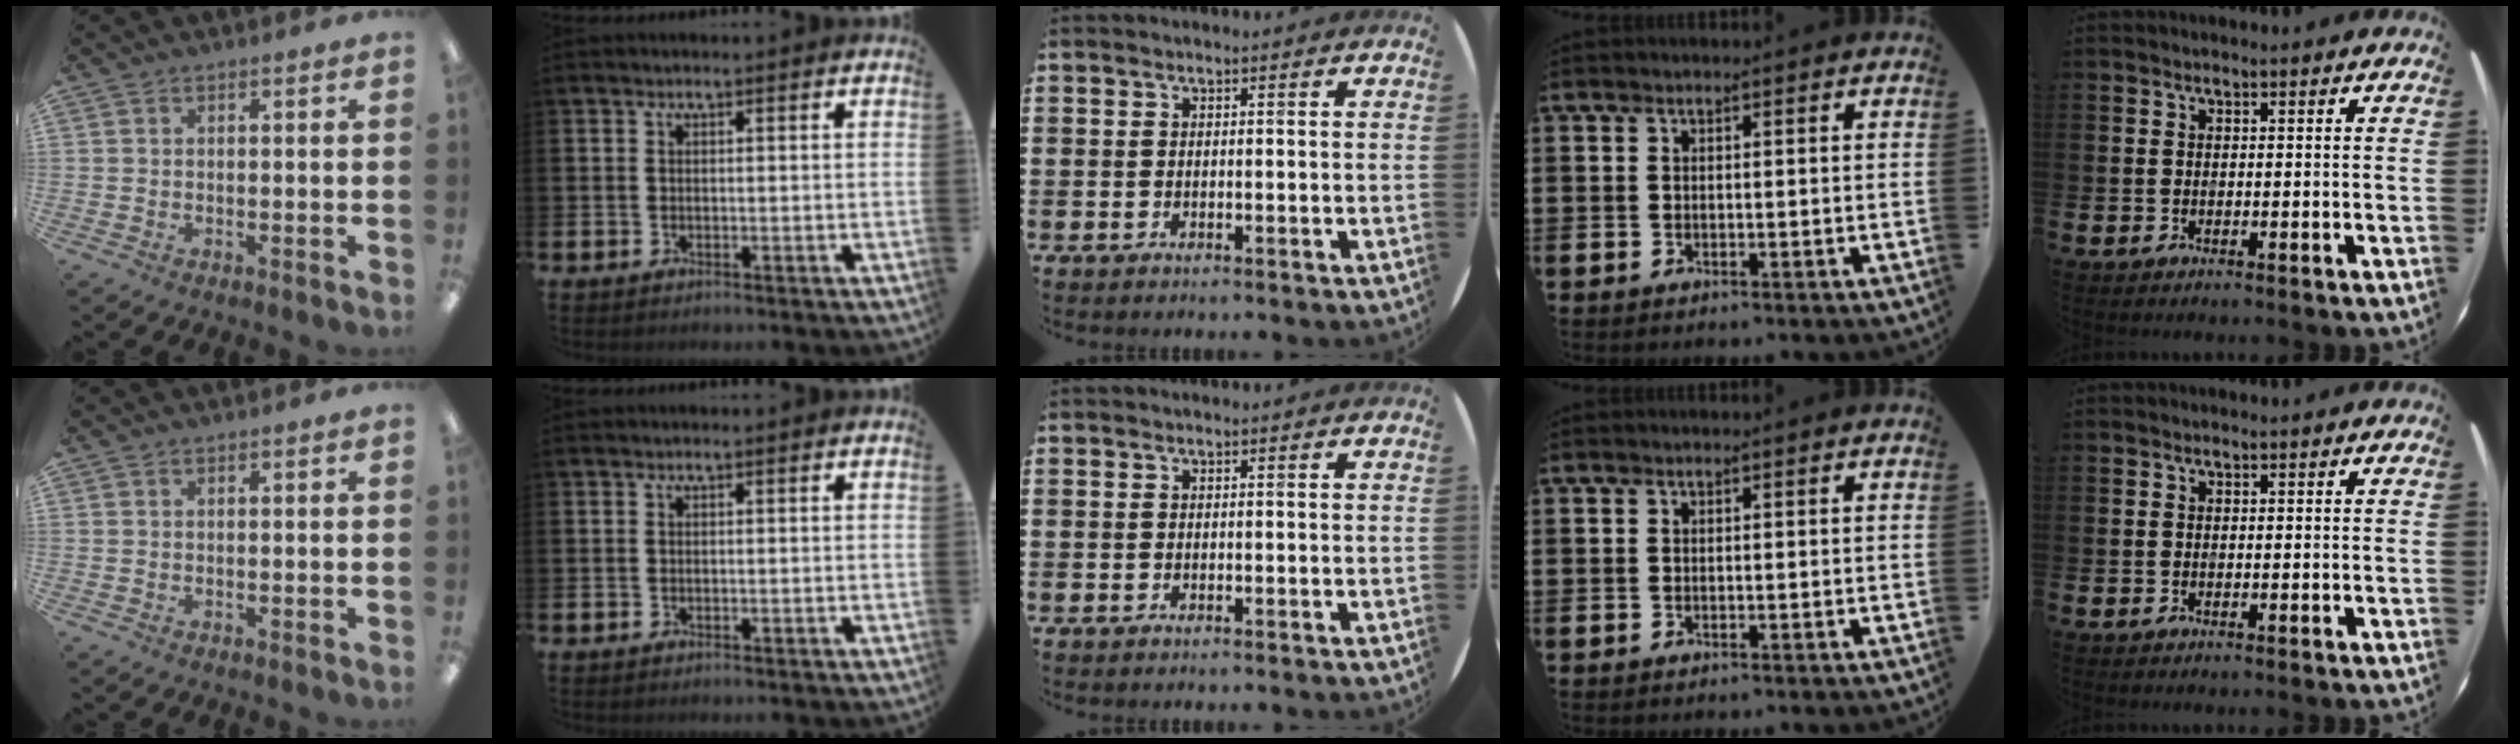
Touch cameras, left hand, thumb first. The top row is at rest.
{}